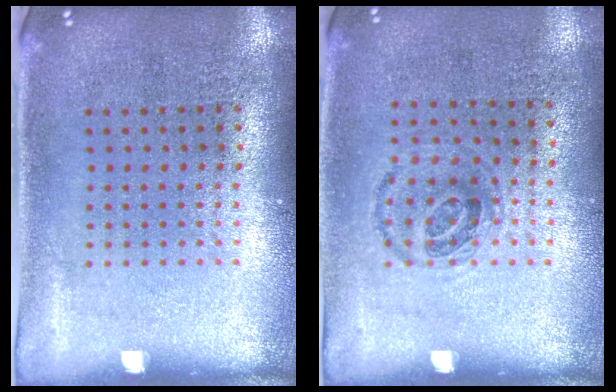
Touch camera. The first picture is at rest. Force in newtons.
{"total": 0.9, "press": 0.7, "slide": 0.5}